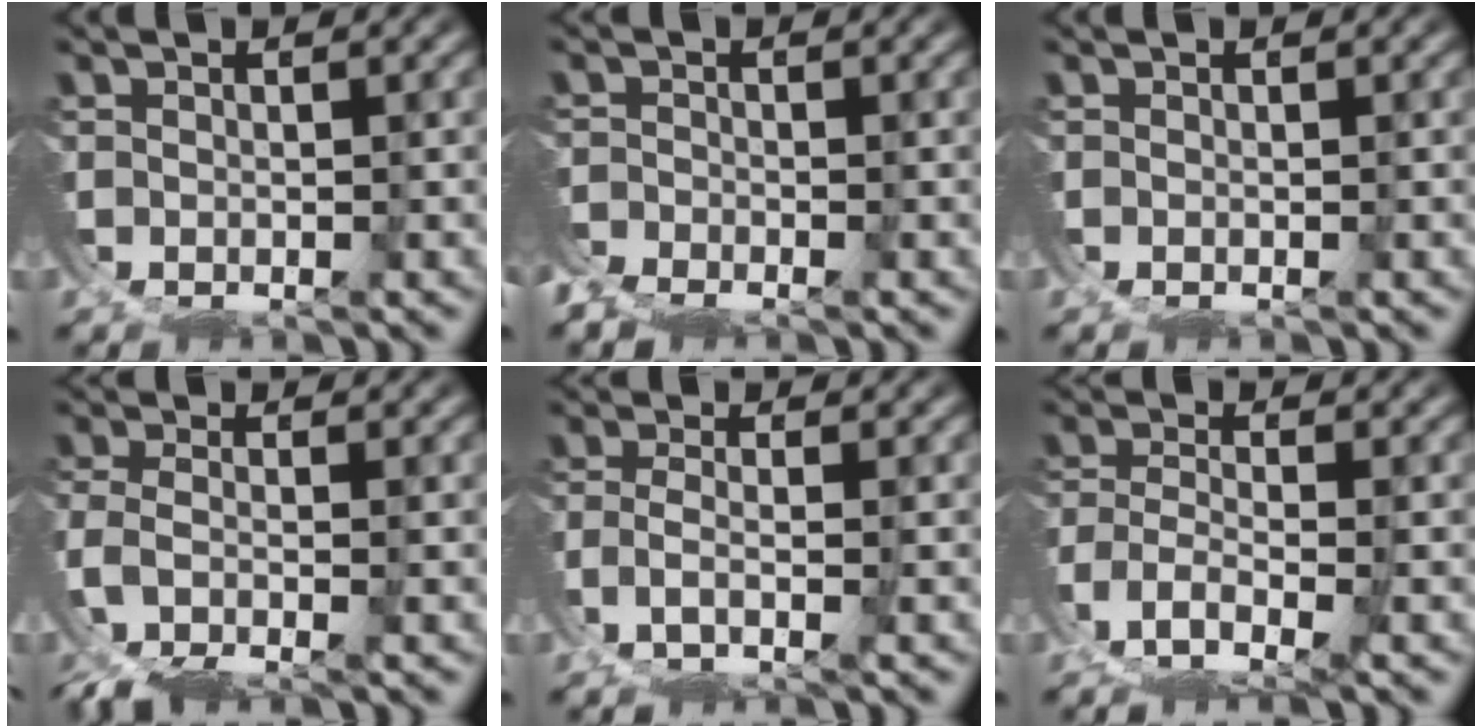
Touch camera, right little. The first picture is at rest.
{"total": 4.5, "force": [-3.2, 2.8, 1.2], "torque": [-0.036, -0.025, -0.052]}
{"total": 0.0}
{"total": 5.6, "force": [-3.3, 3.1, 3.4], "torque": [-0.106, -0.046, -0.035]}
{"total": 2.7, "force": [-0.9, 1.4, 2.1], "torque": [-0.052, -0.016, -0.014]}
{"total": 5.3, "force": [-2.8, 3.2, 3.2], "torque": [-0.084, -0.039, -0.034]}